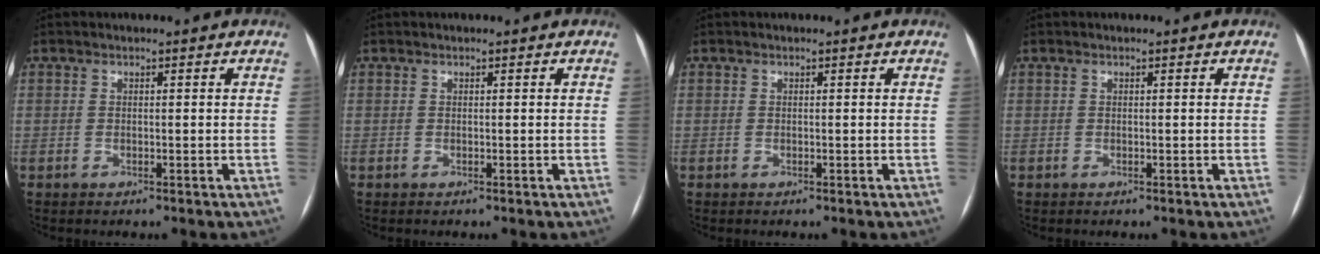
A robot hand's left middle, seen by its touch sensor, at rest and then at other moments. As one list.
[{"total": 0.0}, {"total": 0.0}, {"total": 0.0}]